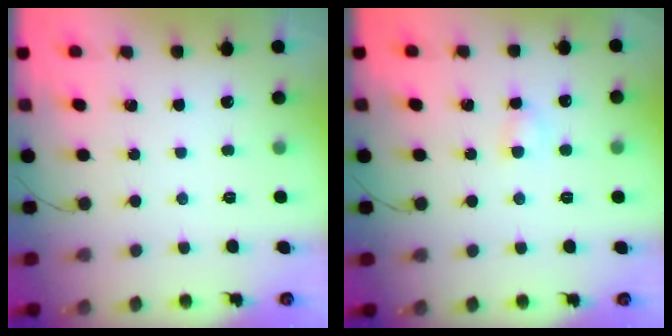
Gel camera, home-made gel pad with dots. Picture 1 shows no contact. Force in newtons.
{"total": 3.0, "press": 2.8, "slide": 1.0}